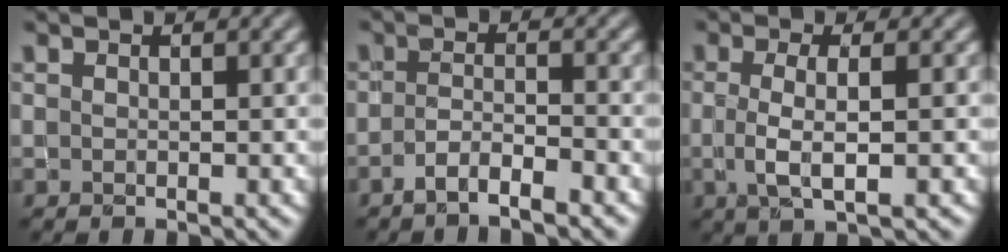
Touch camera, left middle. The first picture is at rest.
{"total": 2.7, "force": [-2.2, 0.5, 1.6], "torque": [-0.031, 0.002, -0.046]}
{"total": 3.2, "force": [-0.5, 1.0, 3.0], "torque": [-0.060, -0.007, -0.006]}